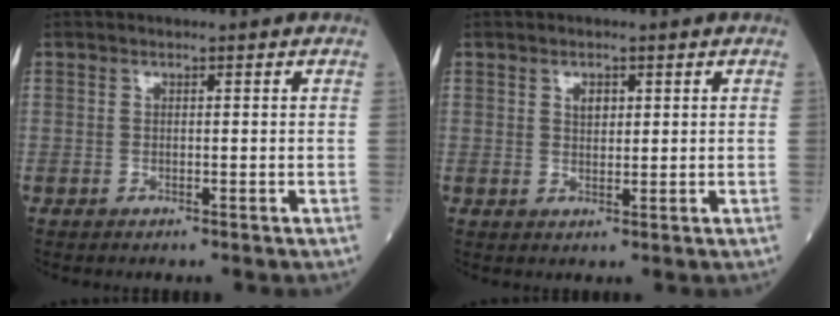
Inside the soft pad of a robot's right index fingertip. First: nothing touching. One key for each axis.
{"total": 1.9, "fx": 0.8, "fy": 1.1, "fz": 1.3, "tx": -0.020, "ty": 0.000, "tz": 0.015}